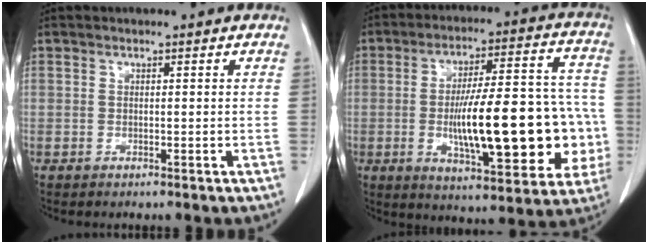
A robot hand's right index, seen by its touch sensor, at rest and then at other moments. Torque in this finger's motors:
{"motor_torque": [1.55, -0.59, 0.94, 0.21]}